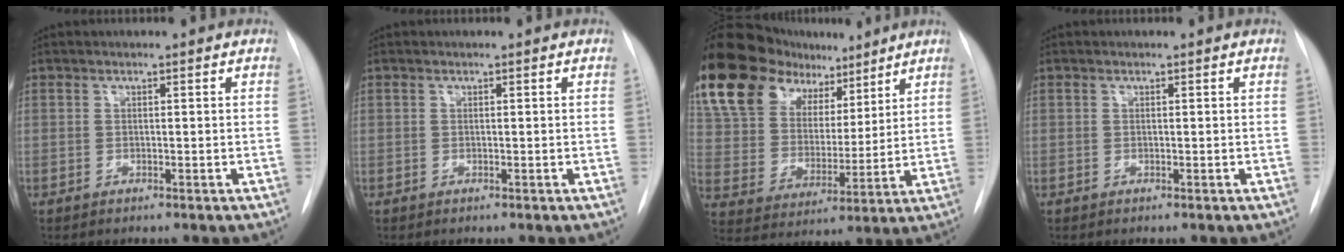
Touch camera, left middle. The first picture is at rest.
{"total": 0.0}
{"total": 18.8, "force": [13.2, 10.2, 8.7], "torque": [-0.151, 0.051, 0.236]}
{"total": 0.0}